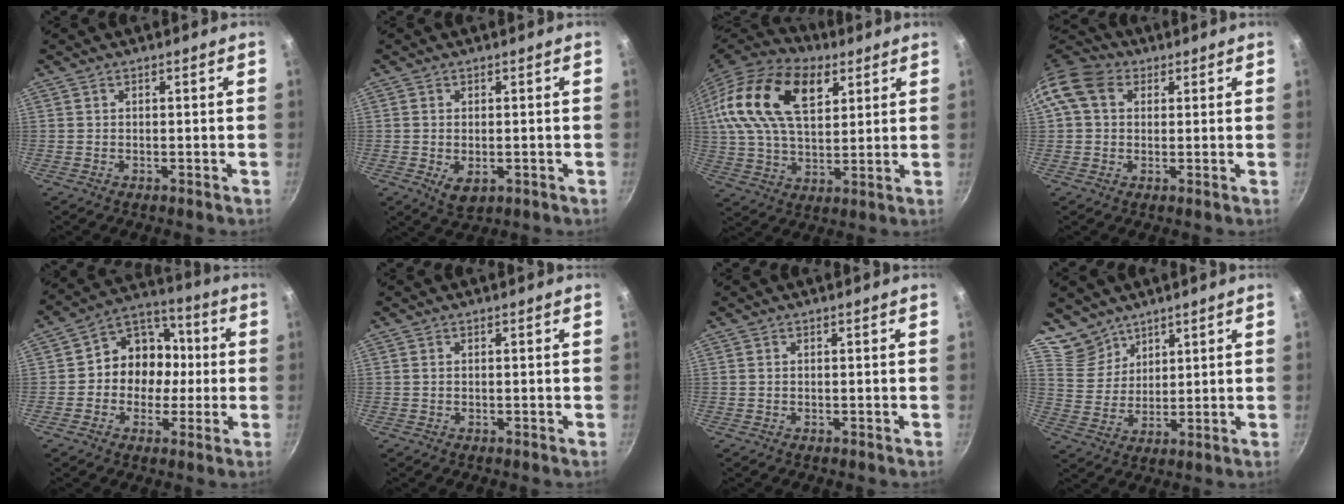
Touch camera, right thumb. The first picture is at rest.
{"total": 4.4, "force": [-0.9, 2.7, 3.3], "torque": [-0.054, -0.014, -0.011]}
{"total": 23.4, "force": [8.8, 13.3, 17.1], "torque": [-0.313, 0.000, 0.146]}
{"total": 9.6, "force": [2.7, 7.4, 5.5], "torque": [-0.086, 0.014, 0.030]}
{"total": 11.9, "force": [-0.4, 10.2, 6.1], "torque": [-0.038, 0.033, -0.025]}
{"total": 0.0}
{"total": 0.0}
{"total": 7.5, "force": [6.0, 4.5, 0.7], "torque": [0.009, -0.025, 0.121]}